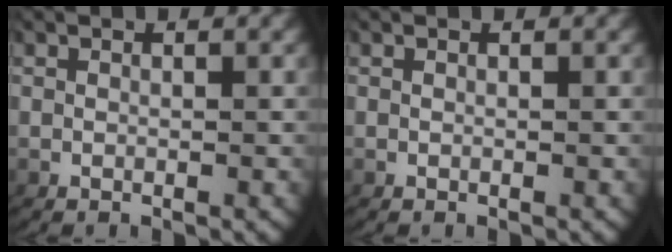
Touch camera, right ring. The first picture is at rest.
{"total": 0.0}